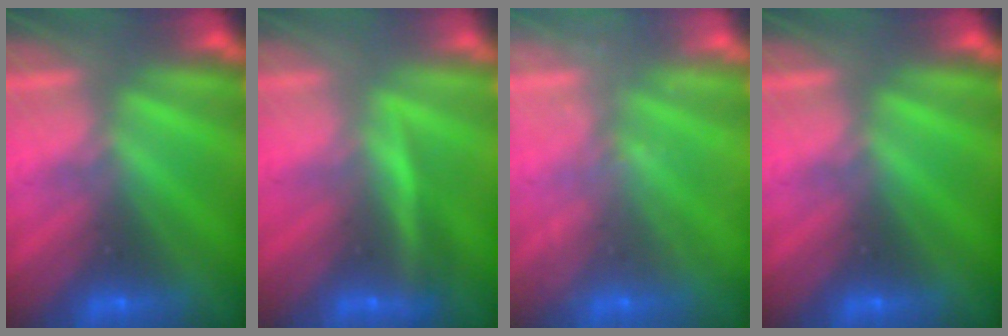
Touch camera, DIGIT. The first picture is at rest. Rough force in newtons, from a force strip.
{"total": 2.9}
{"total": 2.4}
{"total": 0.0}